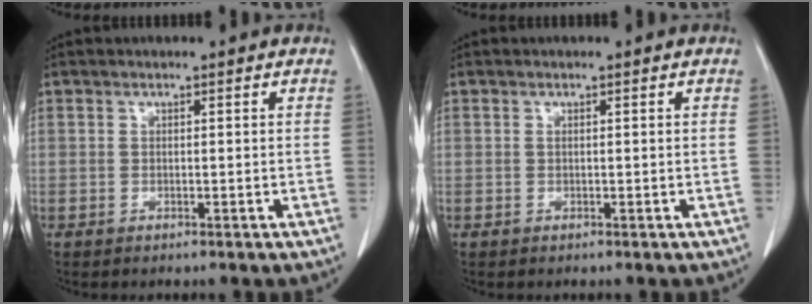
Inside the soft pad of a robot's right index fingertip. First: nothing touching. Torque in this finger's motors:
{"motor_torque": [-0.10, 0.12, 0.04, -0.01]}